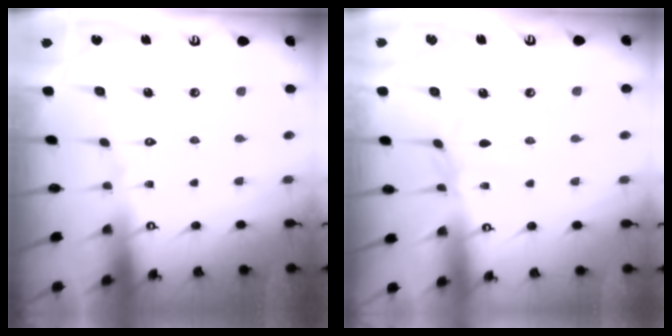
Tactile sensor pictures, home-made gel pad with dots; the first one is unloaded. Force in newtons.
{"total": 1.9, "press": 1.9, "slide": 0.5}